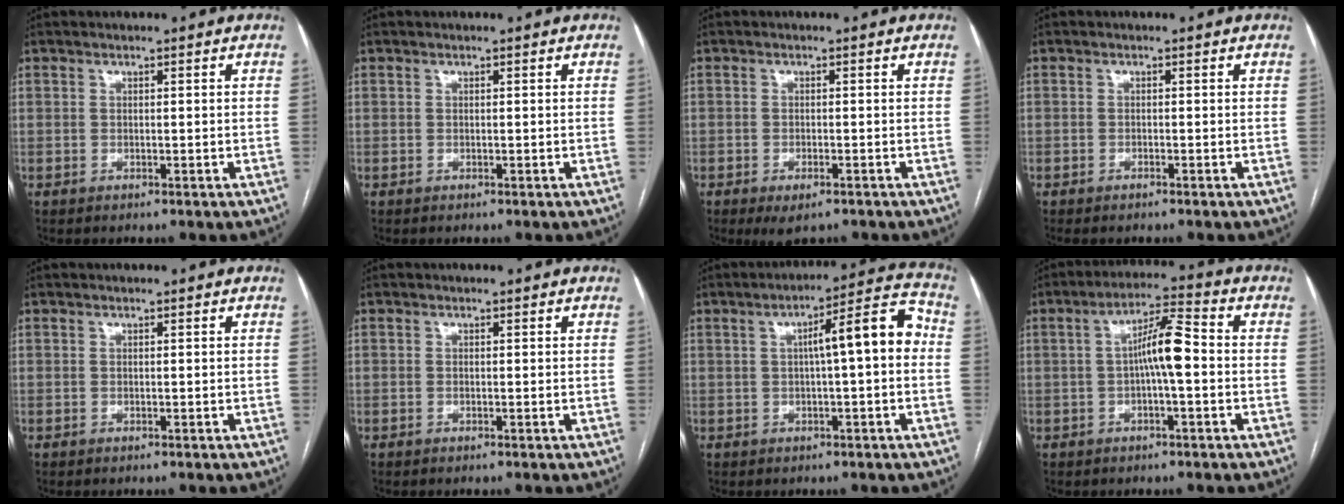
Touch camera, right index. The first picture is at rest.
{"total": 0.0}
{"total": 3.4, "force": [-2.2, 1.3, 2.3], "torque": [-0.033, -0.004, -0.028]}
{"total": 0.7, "force": [-0.6, 0.1, 0.3], "torque": [-0.008, 0.000, -0.011]}
{"total": 0.0}
{"total": 0.0}
{"total": 9.4, "force": [0.6, 1.3, 9.2], "torque": [-0.131, 0.035, 0.005]}
{"total": 7.2, "force": [-0.3, 1.0, 7.1], "torque": [-0.128, 0.021, -0.010]}